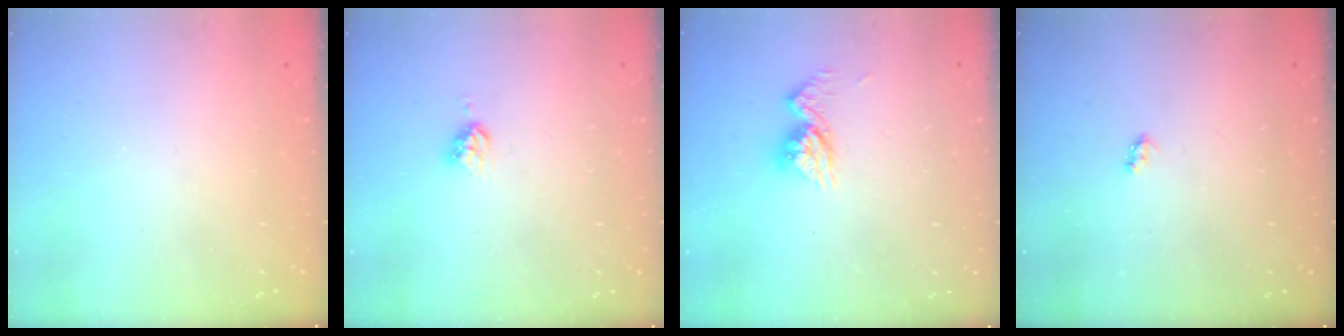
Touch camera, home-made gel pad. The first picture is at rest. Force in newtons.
{"total": 4.3, "press": 4.3, "slide": 0.0}
{"total": 10.2, "press": 10.1, "slide": 1.0}
{"total": 2.7, "press": 2.7, "slide": 0.4}